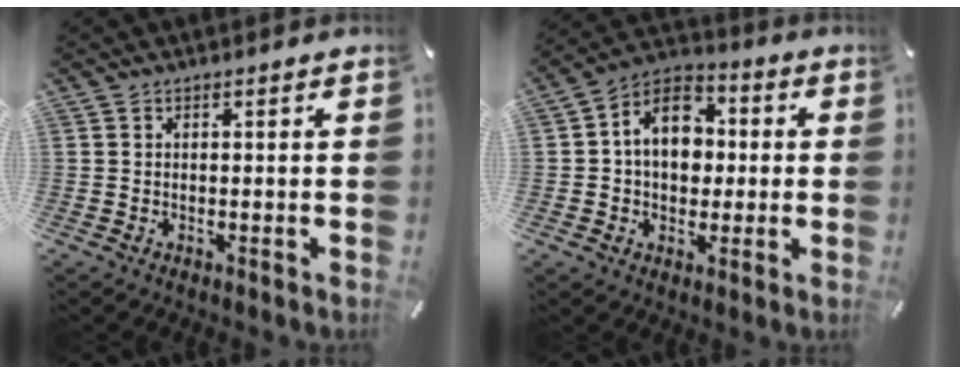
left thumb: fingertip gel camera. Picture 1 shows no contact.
{"total": 11.4, "force": [0.8, 9.2, 6.7], "torque": [-0.118, 0.009, 0.013]}